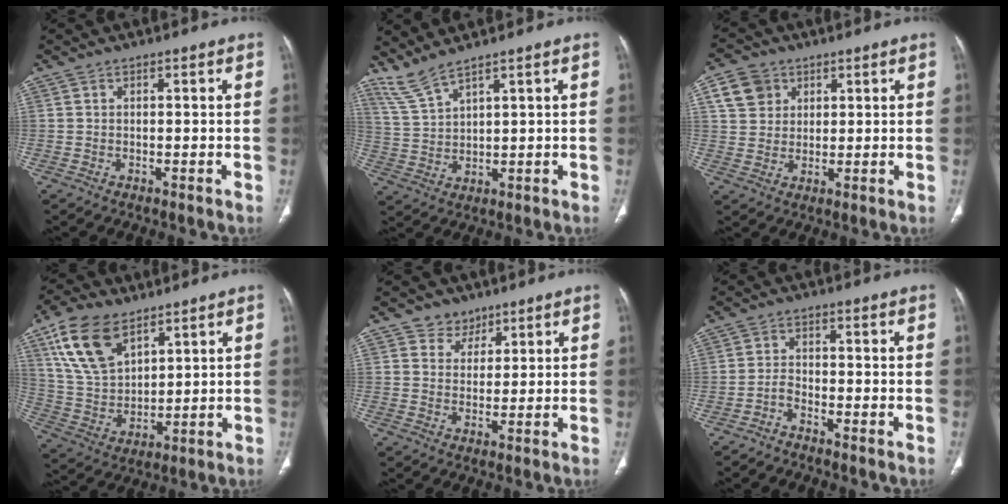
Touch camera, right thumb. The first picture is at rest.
{"total": 4.5, "force": [4.0, 0.0, 2.0], "torque": [-0.052, -0.022, 0.097]}
{"total": 7.2, "force": [3.1, 6.0, 2.5], "torque": [-0.022, -0.003, 0.061]}
{"total": 15.0, "force": [8.5, 8.0, 9.4], "torque": [-0.163, -0.025, 0.172]}
{"total": 4.2, "force": [2.8, 3.2, 0.2], "torque": [0.021, -0.016, 0.043]}
{"total": 2.0, "force": [-1.8, 0.5, 0.7], "torque": [-0.016, 0.013, -0.039]}